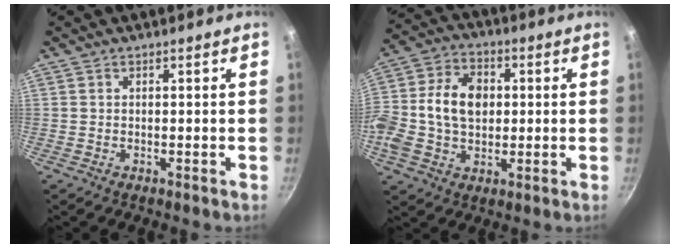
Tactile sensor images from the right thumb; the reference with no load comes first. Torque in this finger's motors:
{"motor_torque": [1.67, 1.99, 1.26, -0.62, 0.16]}